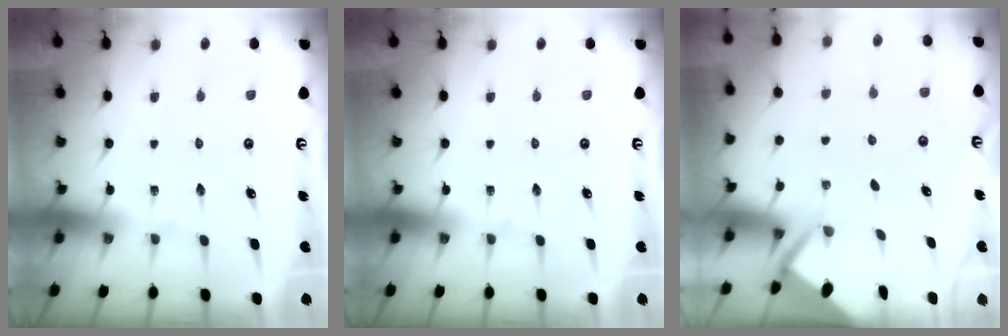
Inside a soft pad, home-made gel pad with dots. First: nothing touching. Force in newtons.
{"total": 0.0}
{"total": 2.5, "press": 2.5, "slide": 0.0}